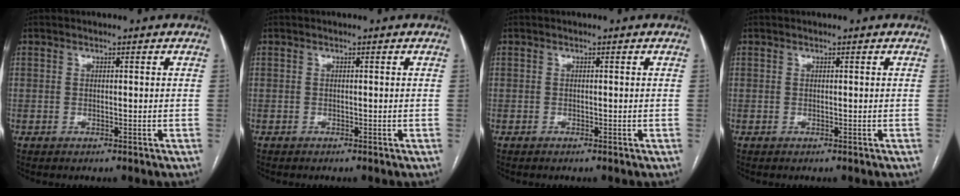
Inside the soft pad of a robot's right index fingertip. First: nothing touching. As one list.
[{"total": 0.0}, {"total": 0.0}, {"total": 0.0}]